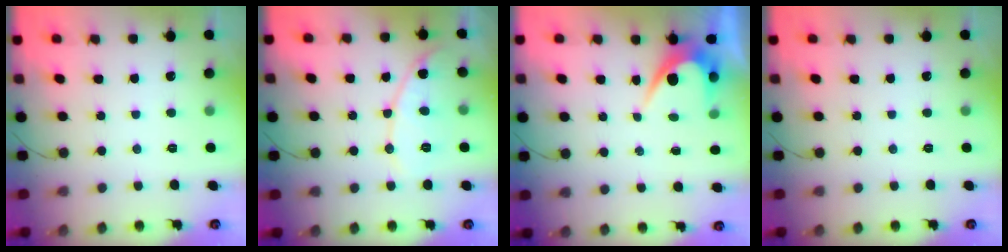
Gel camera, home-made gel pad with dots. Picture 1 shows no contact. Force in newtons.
{"total": 9.3, "press": 9.3, "slide": 0.3}
{"total": 4.6, "press": 4.6, "slide": 0.3}
{"total": 0.0}